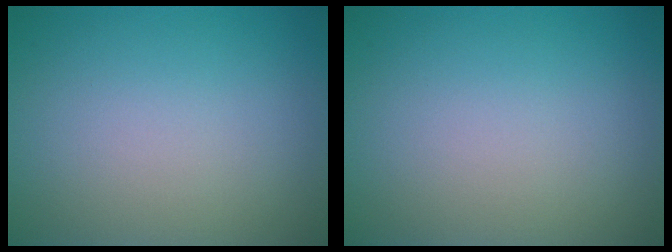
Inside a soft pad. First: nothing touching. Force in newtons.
{"total": 0.0}